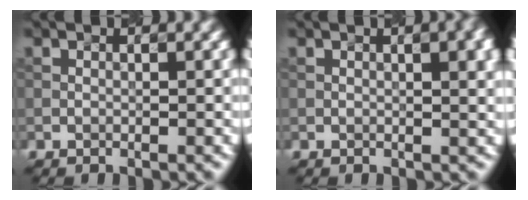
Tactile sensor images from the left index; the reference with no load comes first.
{"total": 4.8, "force": [1.4, 1.9, 4.1], "torque": [-0.030, 0.019, 0.013]}